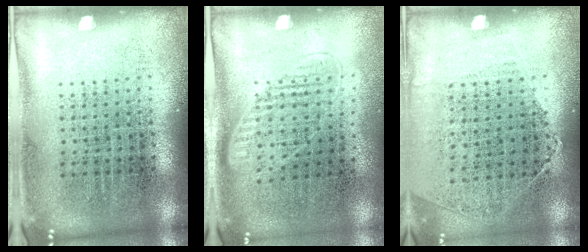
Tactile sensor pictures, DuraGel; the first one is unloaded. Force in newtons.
{"total": 1.2, "press": 1.0, "slide": 0.7}
{"total": 1.2, "press": 0.9, "slide": 0.7}